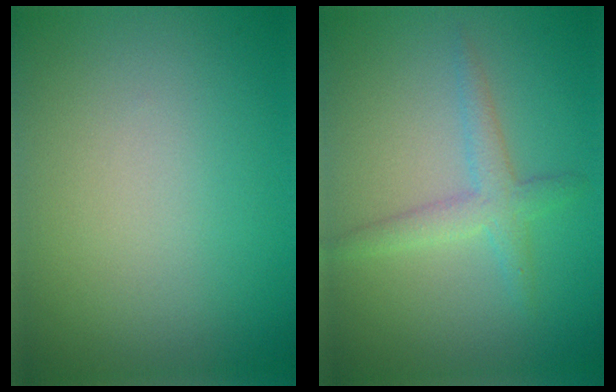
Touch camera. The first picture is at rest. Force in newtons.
{"total": 2.4, "press": 2.4, "slide": 0.2}